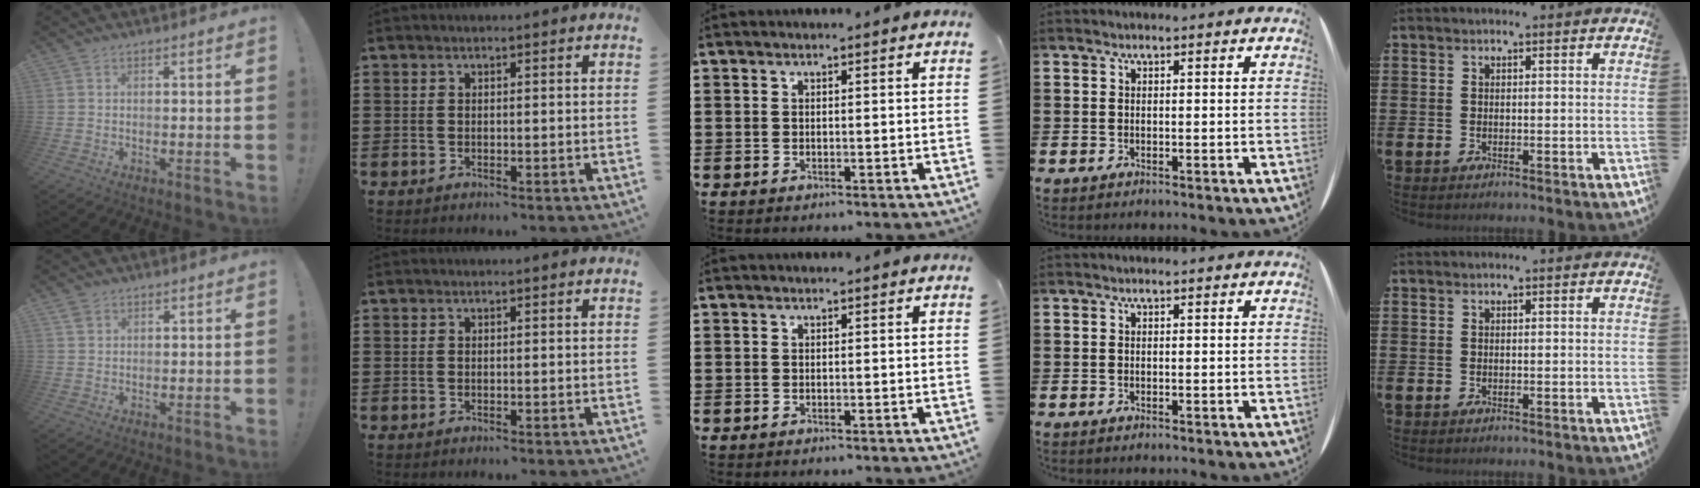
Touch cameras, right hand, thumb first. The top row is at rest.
{"thumb": {"total": 2.0, "force": [1.4, 1.2, 0.8], "torque": [-0.015, 0.000, 0.027]}}